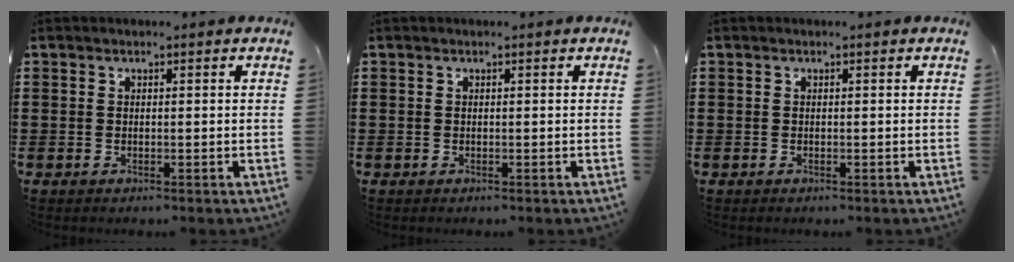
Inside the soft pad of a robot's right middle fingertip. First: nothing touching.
{"total": 0.0}
{"total": 0.0}